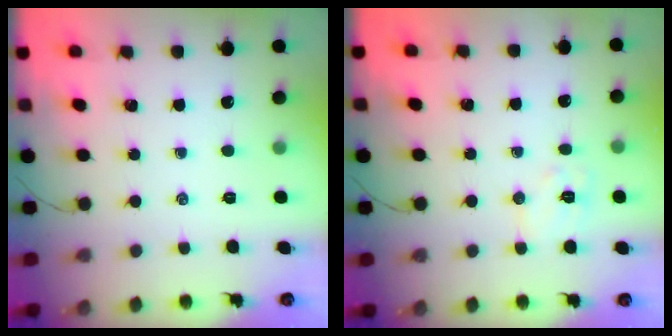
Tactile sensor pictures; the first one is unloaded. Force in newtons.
{"total": 6.8, "press": 6.7, "slide": 0.9}